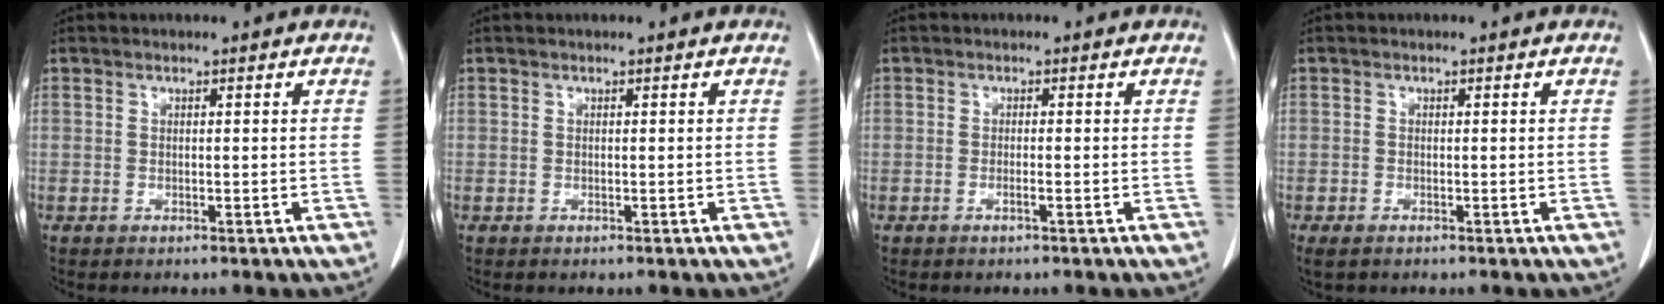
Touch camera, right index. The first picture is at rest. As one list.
[{"total": 0.0}, {"total": 1.1, "force": [-0.6, -0.1, 0.9], "torque": [-0.018, 0.001, -0.013]}, {"total": 1.6, "force": [-1.0, 0.7, 0.9], "torque": [-0.019, -0.003, -0.015]}]